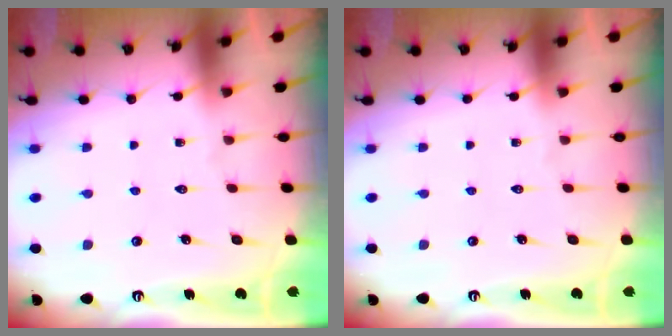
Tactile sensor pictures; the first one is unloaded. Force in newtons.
{"total": 0.0}